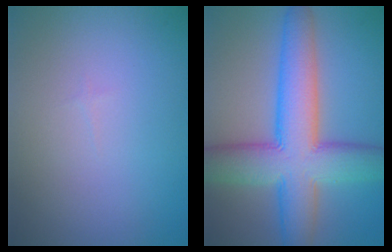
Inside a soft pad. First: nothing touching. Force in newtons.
{"total": 10.5, "press": 10.5, "slide": 0.4}